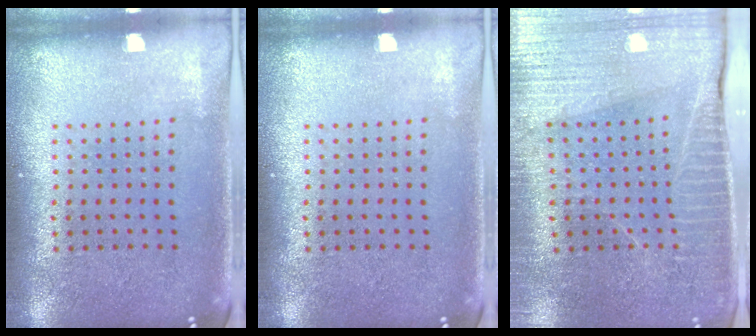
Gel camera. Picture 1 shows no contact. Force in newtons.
{"total": 0.0}
{"total": 3.6, "press": 3.5, "slide": 0.4}